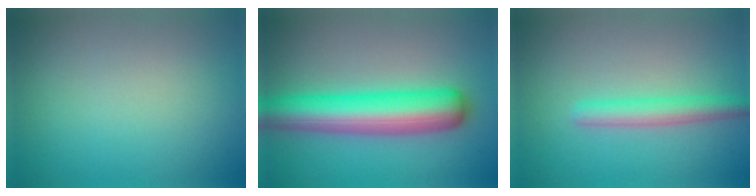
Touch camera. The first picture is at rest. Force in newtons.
{"total": 8.6, "press": 8.6, "slide": 0.2}
{"total": 3.0, "press": 3.0, "slide": 0.1}